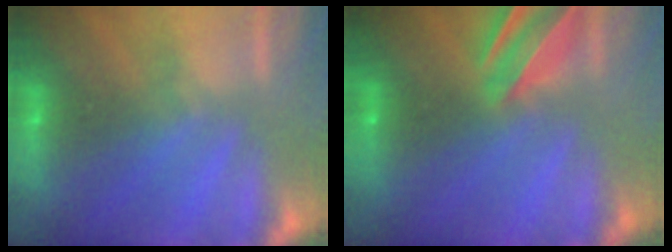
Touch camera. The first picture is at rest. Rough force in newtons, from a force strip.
{"total": 8.5}